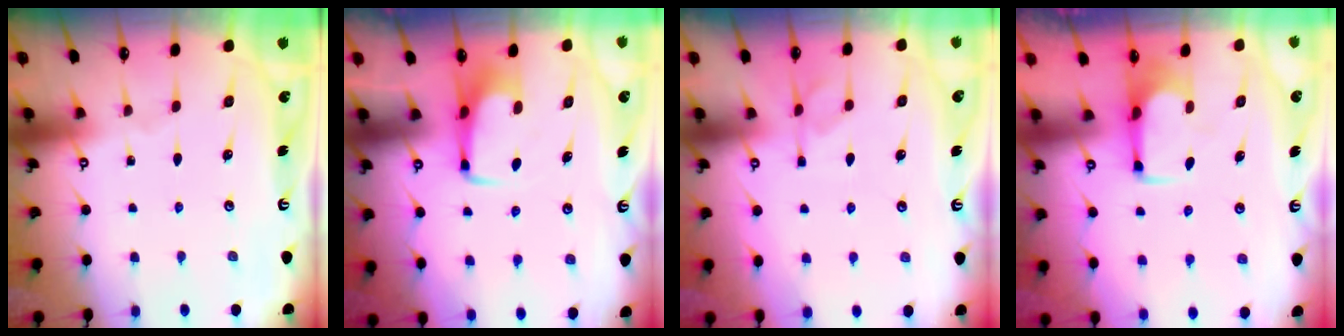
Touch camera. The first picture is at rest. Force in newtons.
{"total": 3.6, "press": 3.6, "slide": 0.3}
{"total": 2.3, "press": 1.9, "slide": 1.3}
{"total": 2.5, "press": 2.4, "slide": 0.9}